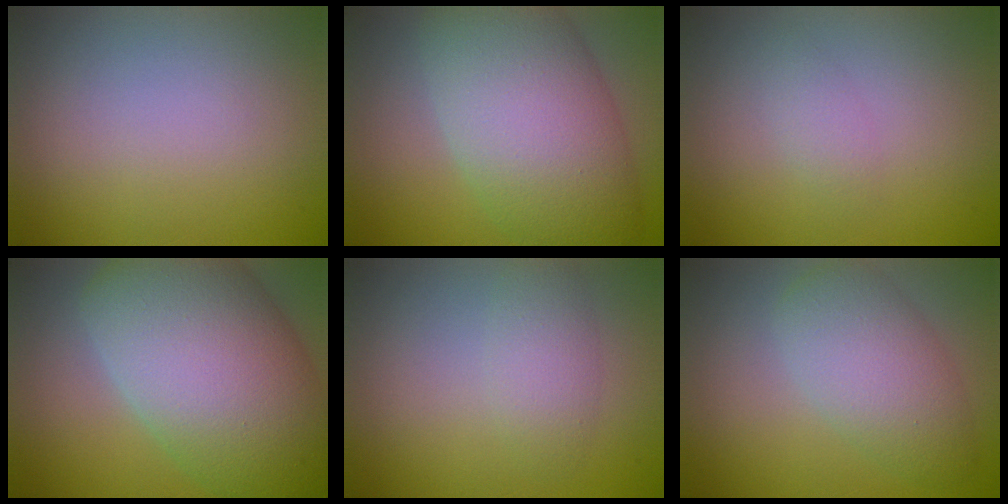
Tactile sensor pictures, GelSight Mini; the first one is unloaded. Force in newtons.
{"total": 11.1, "press": 11.1, "slide": 0.6}
{"total": 1.2, "press": 1.2, "slide": 0.1}
{"total": 14.5, "press": 14.5, "slide": 0.7}
{"total": 2.2, "press": 2.2, "slide": 0.1}
{"total": 4.8, "press": 4.8, "slide": 0.1}